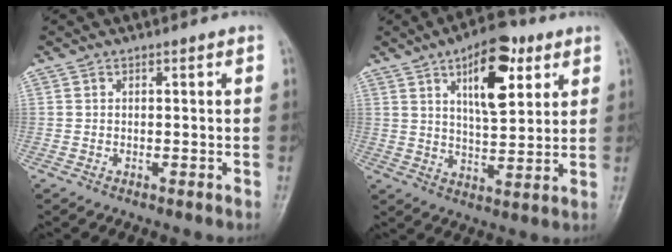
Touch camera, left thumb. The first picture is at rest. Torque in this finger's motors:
{"motor_torque": [0.18, 0.15, 0.06, -0.14, 0.14]}